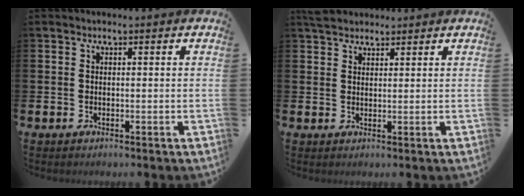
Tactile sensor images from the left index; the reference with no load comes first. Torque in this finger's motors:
{"motor_torque": [1.07, -1.07, 0.31, 0.09]}